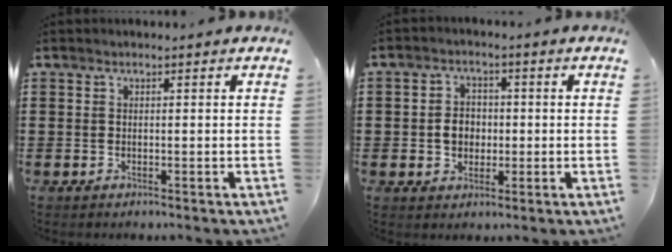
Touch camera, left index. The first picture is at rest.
{"total": 4.0, "force": [-0.4, 3.2, 2.3], "torque": [-0.052, 0.009, -0.010]}